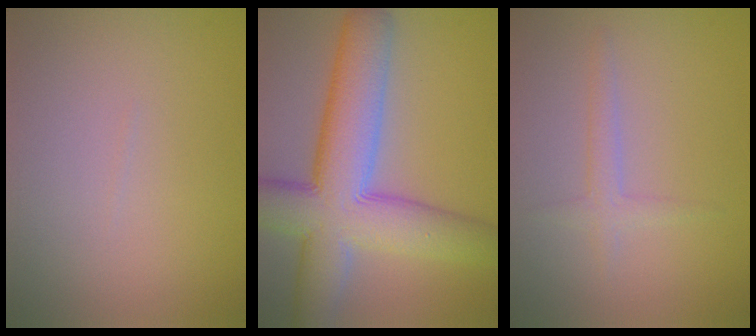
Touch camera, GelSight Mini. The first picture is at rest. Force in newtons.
{"total": 11.1, "press": 11.1, "slide": 0.4}
{"total": 1.6, "press": 1.6, "slide": 0.1}